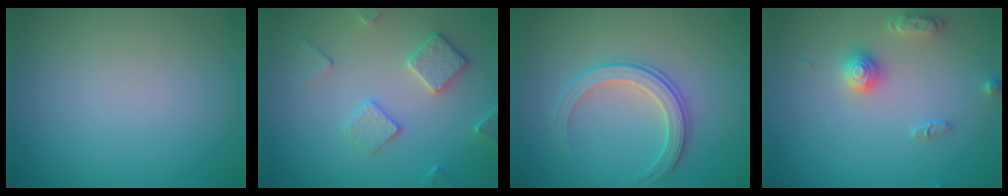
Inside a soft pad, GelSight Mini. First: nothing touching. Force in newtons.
{"total": 3.4, "press": 3.1, "slide": 1.3}
{"total": 2.9, "press": 2.8, "slide": 0.6}
{"total": 2.8, "press": 2.8, "slide": 0.3}